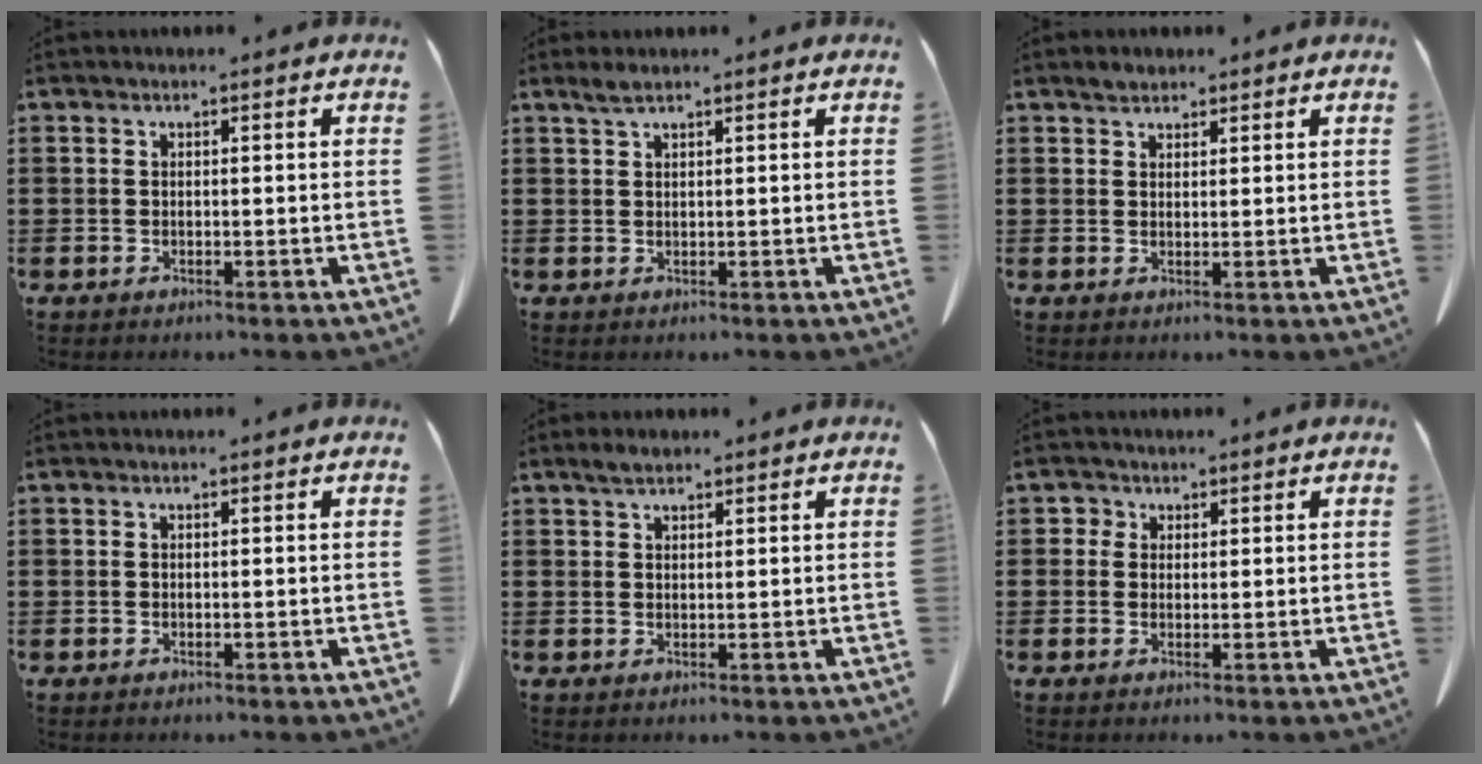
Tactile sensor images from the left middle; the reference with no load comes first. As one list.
[{"total": 1.6, "force": [1.2, 0.2, 1.1], "torque": [-0.023, 0.001, 0.021]}, {"total": 1.7, "force": [1.5, 0.8, 0.3], "torque": [-0.002, 0.001, 0.028]}, {"total": 0.0}, {"total": 1.9, "force": [1.6, 0.7, 1.0], "torque": [-0.023, 0.003, 0.029]}, {"total": 1.8, "force": [0.9, 1.5, 0.4], "torque": [-0.005, 0.003, 0.013]}]